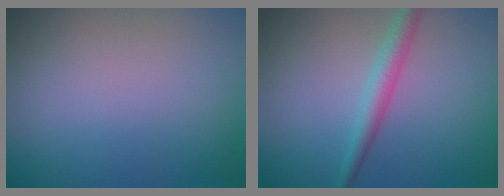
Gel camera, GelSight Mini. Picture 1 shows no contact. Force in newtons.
{"total": 2.5, "press": 2.5, "slide": 0.1}